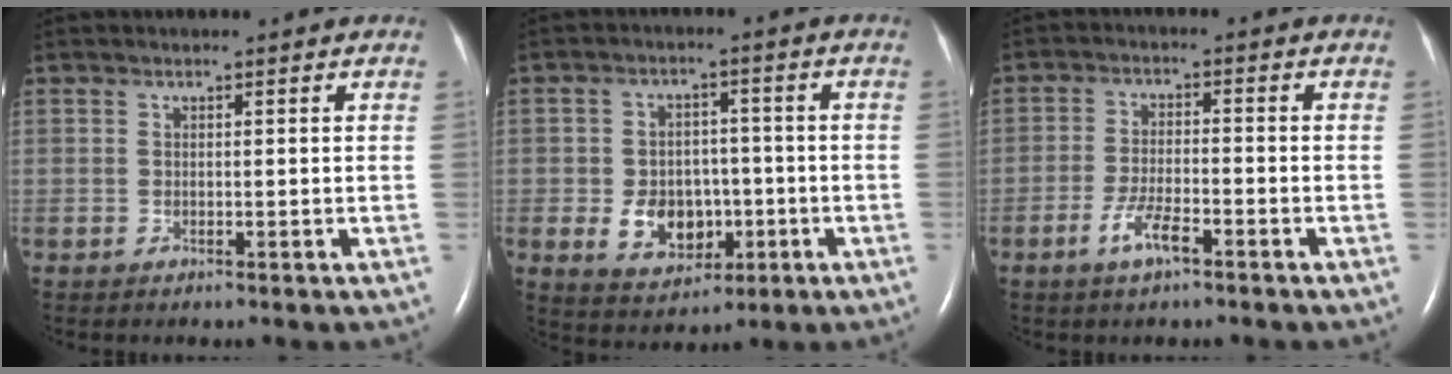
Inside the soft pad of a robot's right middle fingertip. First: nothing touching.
{"total": 8.0, "force": [-1.8, 6.0, 5.0], "torque": [-0.089, 0.007, -0.019]}
{"total": 4.9, "force": [-2.9, 1.1, 3.8], "torque": [-0.076, -0.001, -0.055]}